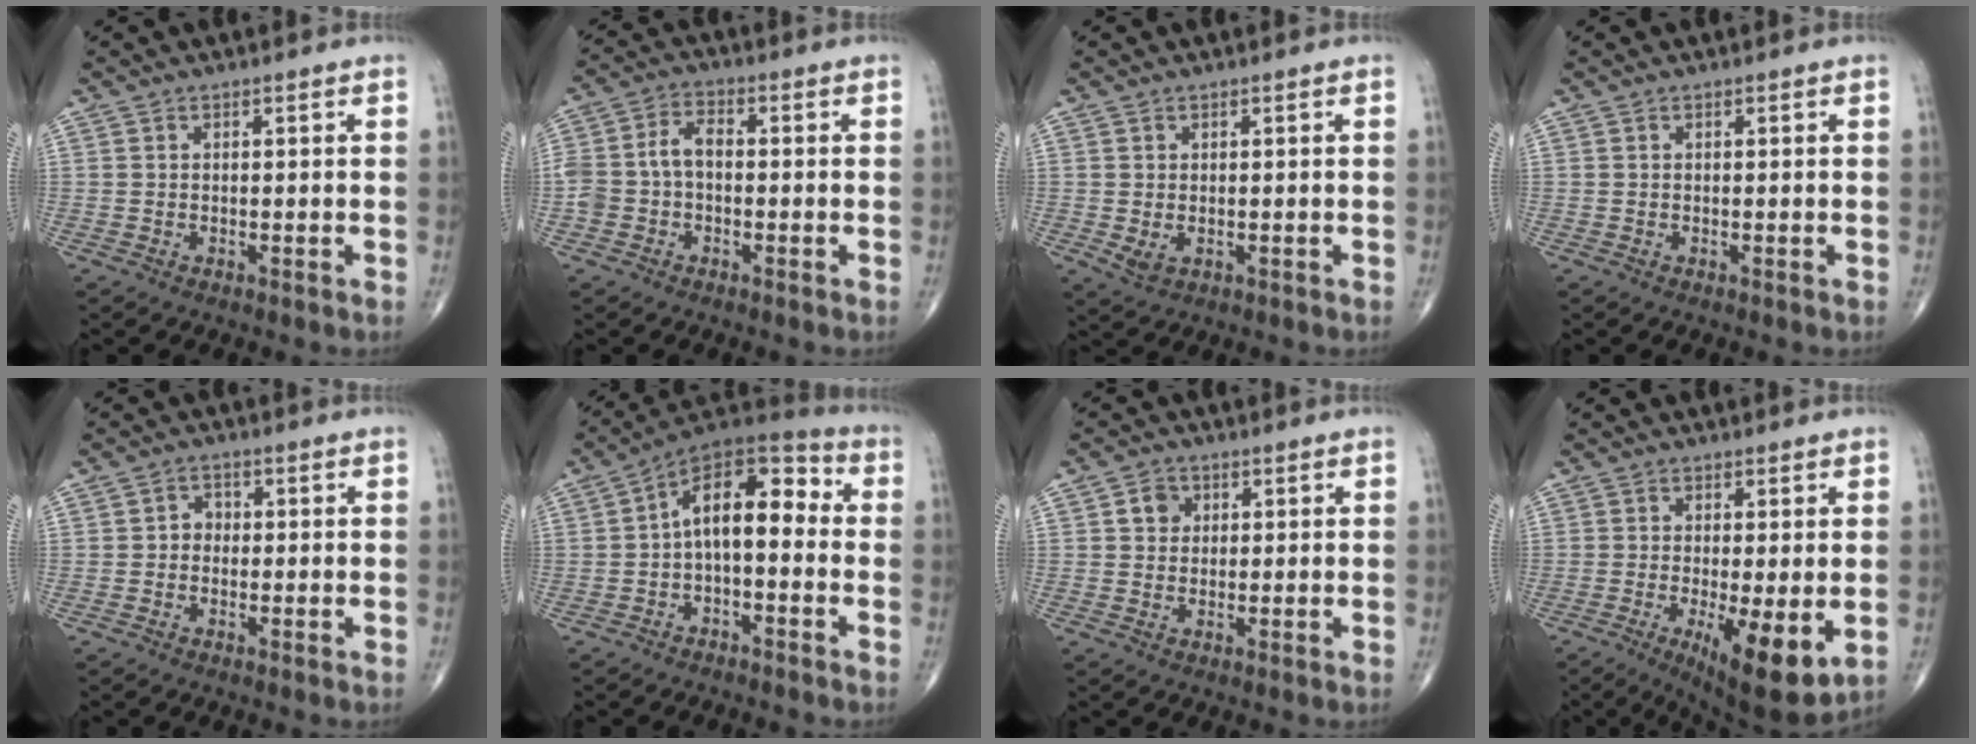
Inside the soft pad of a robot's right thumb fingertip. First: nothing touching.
{"total": 6.5, "force": [-1.0, 4.4, 4.7], "torque": [-0.095, 0.029, -0.024]}
{"total": 2.4, "force": [-0.2, 1.7, 1.8], "torque": [-0.030, -0.006, 0.005]}
{"total": 0.0}
{"total": 2.3, "force": [-0.2, 2.0, 1.1], "torque": [0.000, 0.009, -0.011]}
{"total": 12.9, "force": [-0.2, 6.8, 10.9], "torque": [-0.138, 0.052, -0.021]}
{"total": 3.3, "force": [0.9, 2.9, 1.3], "torque": [-0.005, 0.000, 0.011]}
{"total": 11.7, "force": [-3.0, 3.5, 10.7], "torque": [-0.163, -0.027, -0.038]}